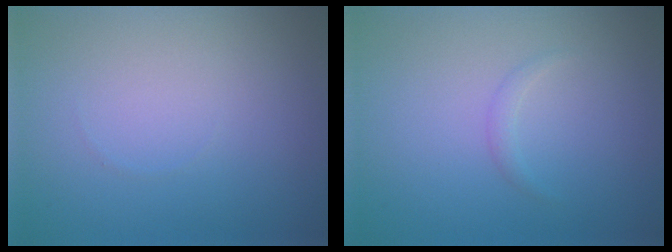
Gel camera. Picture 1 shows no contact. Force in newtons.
{"total": 0.8, "press": 0.8, "slide": 0.0}